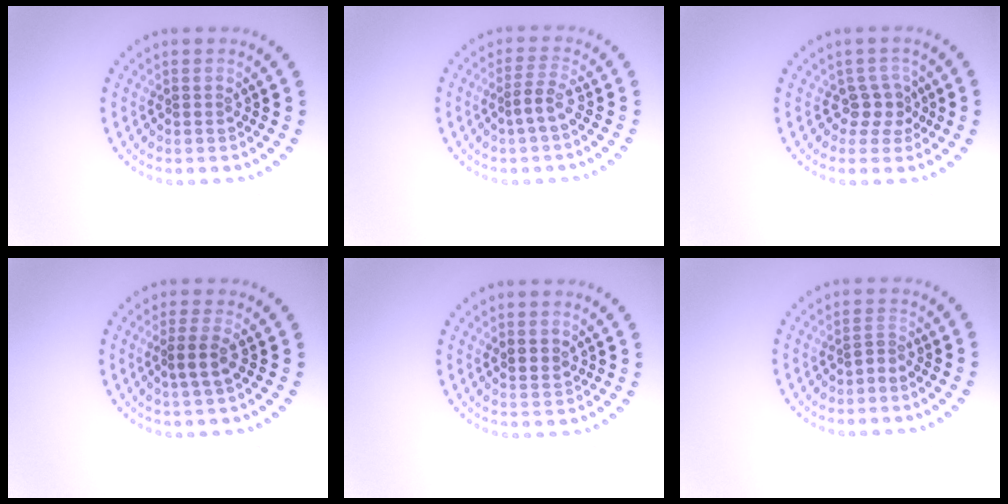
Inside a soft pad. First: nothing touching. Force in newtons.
{"total": 1.9, "press": 1.3, "slide": 1.4}
{"total": 2.1, "press": 1.5, "slide": 1.4}
{"total": 1.8, "press": 1.5, "slide": 1.1}
{"total": 1.4, "press": 1.2, "slide": 0.7}
{"total": 0.9, "press": 0.3, "slide": 0.9}